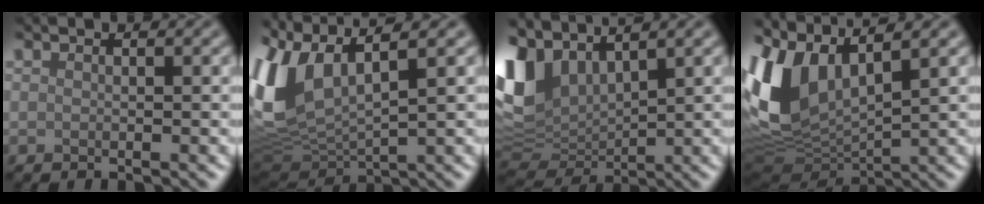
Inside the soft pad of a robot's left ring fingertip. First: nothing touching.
{"total": 10.0, "force": [4.1, 4.4, 7.9], "torque": [-0.212, 0.012, 0.081]}
{"total": 7.9, "force": [3.9, 4.6, 5.1], "torque": [-0.132, 0.004, 0.078]}
{"total": 9.6, "force": [3.9, 5.0, 7.2], "torque": [-0.184, 0.005, 0.072]}